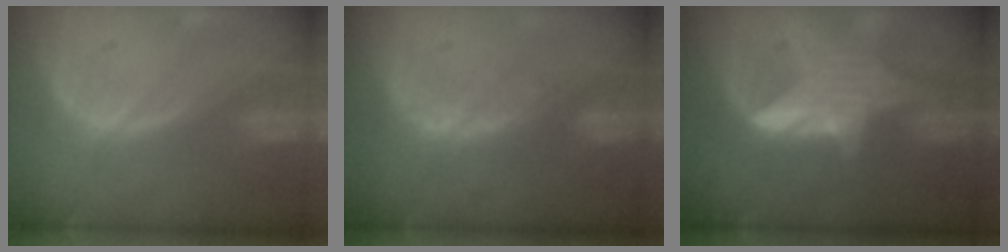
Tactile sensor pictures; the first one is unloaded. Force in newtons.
{"total": 3.1, "press": 2.7, "slide": 1.5}
{"total": 6.1, "press": 5.8, "slide": 1.9}